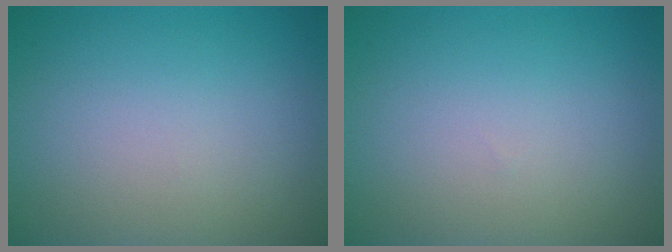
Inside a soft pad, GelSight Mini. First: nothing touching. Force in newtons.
{"total": 0.0}